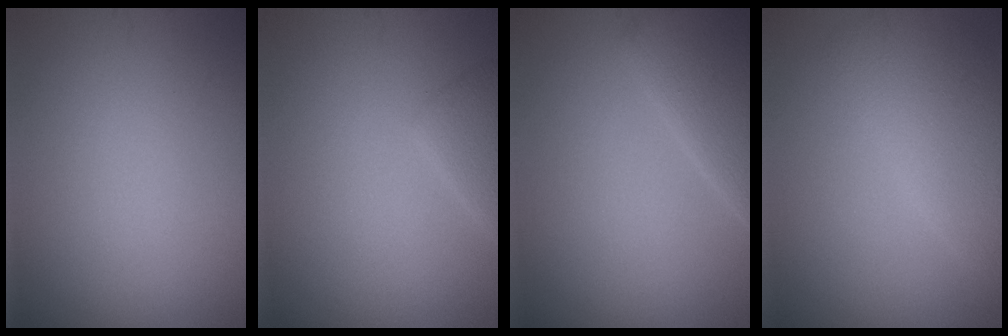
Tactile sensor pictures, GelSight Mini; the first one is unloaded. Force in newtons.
{"total": 2.0, "press": 2.0, "slide": 0.1}
{"total": 4.1, "press": 4.0, "slide": 0.2}
{"total": 4.3, "press": 4.3, "slide": 0.2}